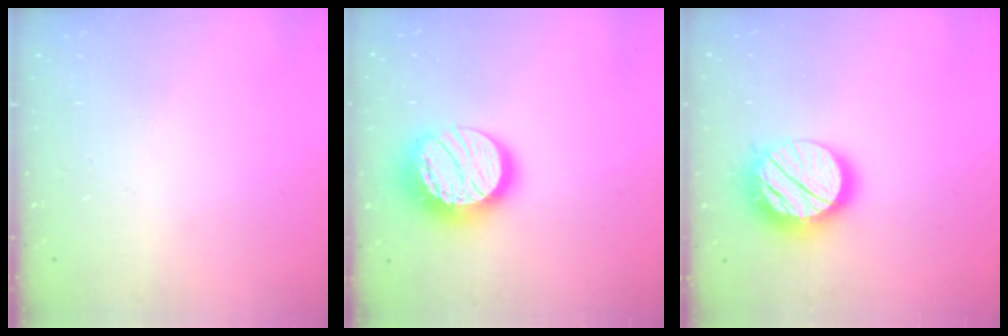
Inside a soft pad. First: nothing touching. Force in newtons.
{"total": 17.5, "press": 17.5, "slide": 1.2}
{"total": 17.2, "press": 17.1, "slide": 1.5}